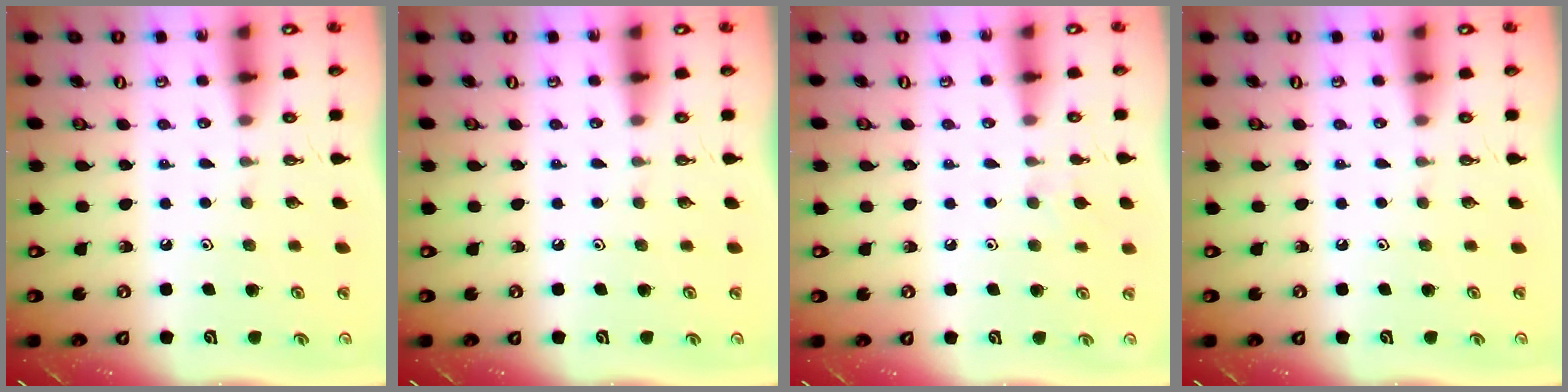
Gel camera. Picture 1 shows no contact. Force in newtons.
{"total": 0.0}
{"total": 4.5, "press": 4.5, "slide": 0.7}
{"total": 0.0}